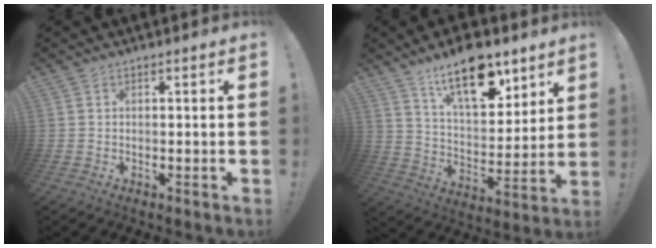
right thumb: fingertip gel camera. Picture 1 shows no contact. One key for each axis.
{"total": 17.7, "fx": 11.7, "fy": 8.1, "fz": 10.6, "tx": -0.158, "ty": -0.069, "tz": 0.202}